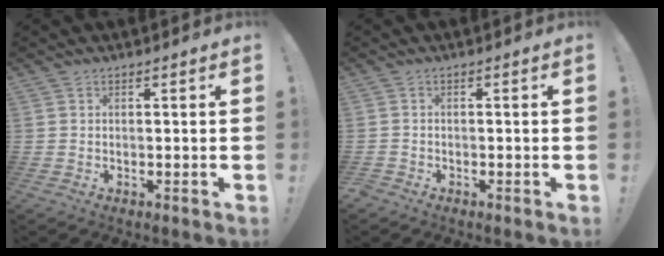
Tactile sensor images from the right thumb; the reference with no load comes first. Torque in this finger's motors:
{"motor_torque": [-0.06, 0.05, -0.38, -0.27, 0.02]}